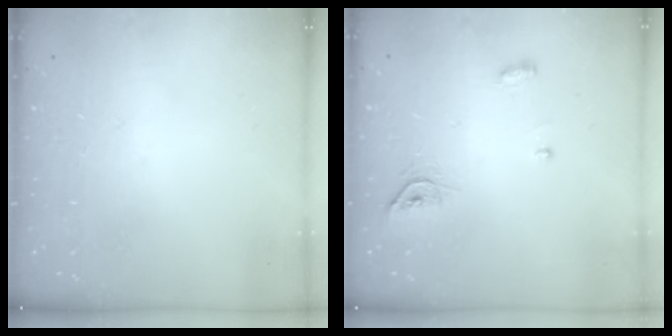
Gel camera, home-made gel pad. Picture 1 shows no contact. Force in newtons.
{"total": 5.2, "press": 5.2, "slide": 0.1}